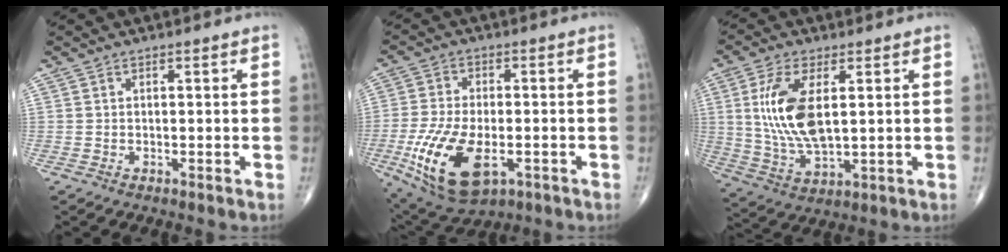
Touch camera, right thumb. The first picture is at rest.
{"total": 15.5, "force": [-5.0, 7.9, 12.4], "torque": [-0.245, -0.001, -0.074]}
{"total": 12.8, "force": [2.4, 5.7, 11.3], "torque": [-0.235, -0.014, 0.056]}